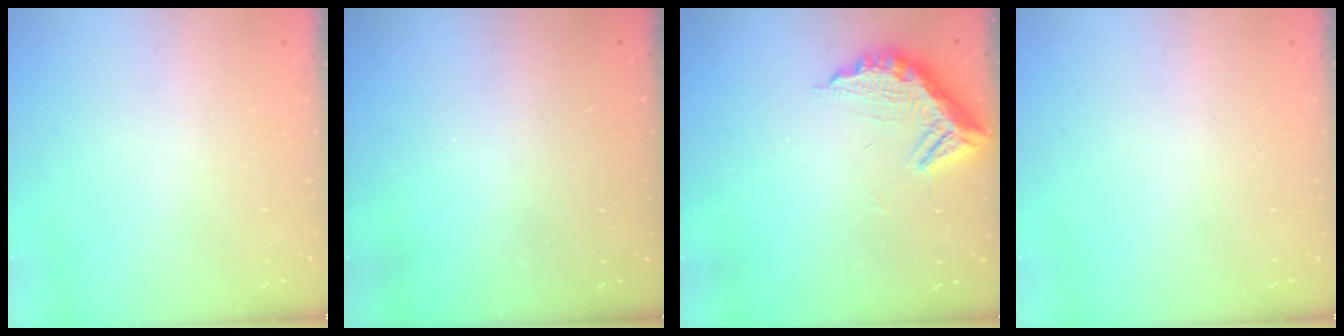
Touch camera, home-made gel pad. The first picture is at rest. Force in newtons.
{"total": 3.2, "press": 3.2, "slide": 0.1}
{"total": 11.5, "press": 11.4, "slide": 0.8}
{"total": 0.0}